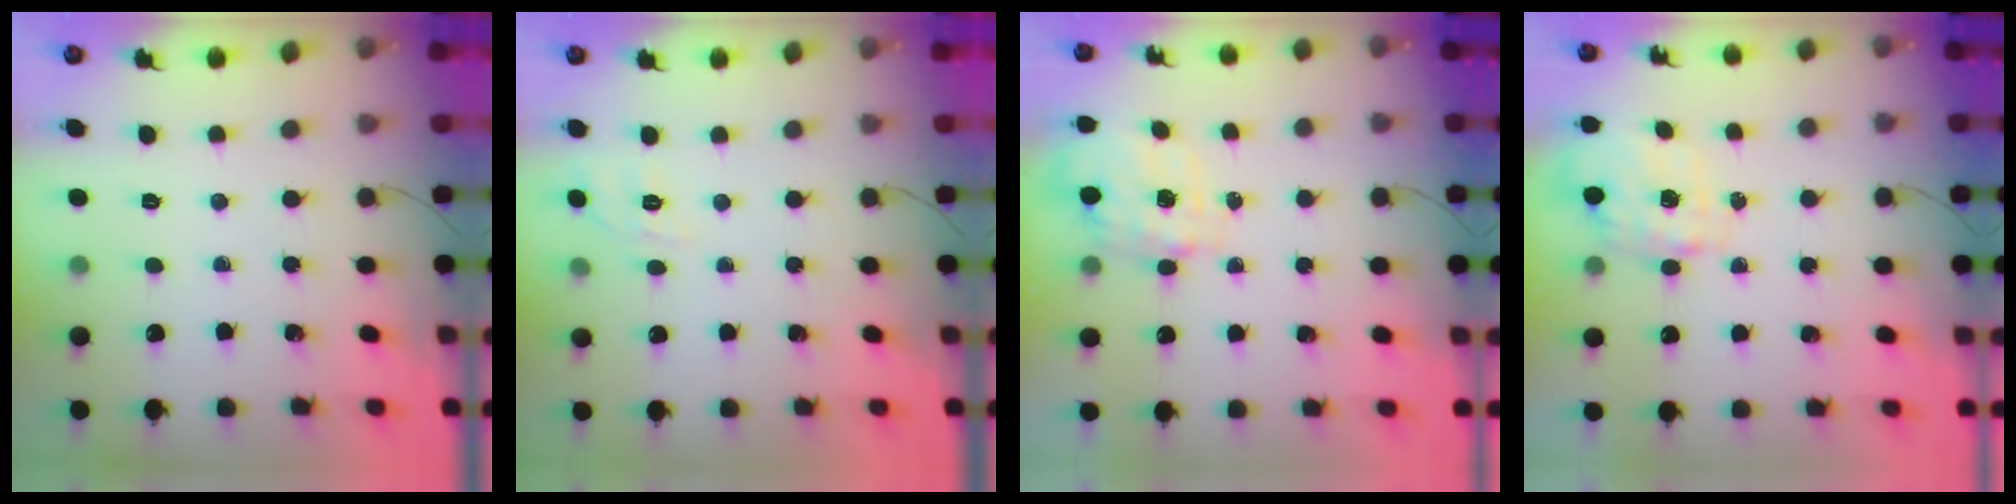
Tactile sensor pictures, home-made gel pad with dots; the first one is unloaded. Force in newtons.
{"total": 5.8, "press": 5.4, "slide": 2.2}
{"total": 3.6, "press": 3.6, "slide": 0.7}
{"total": 3.9, "press": 3.9, "slide": 0.8}